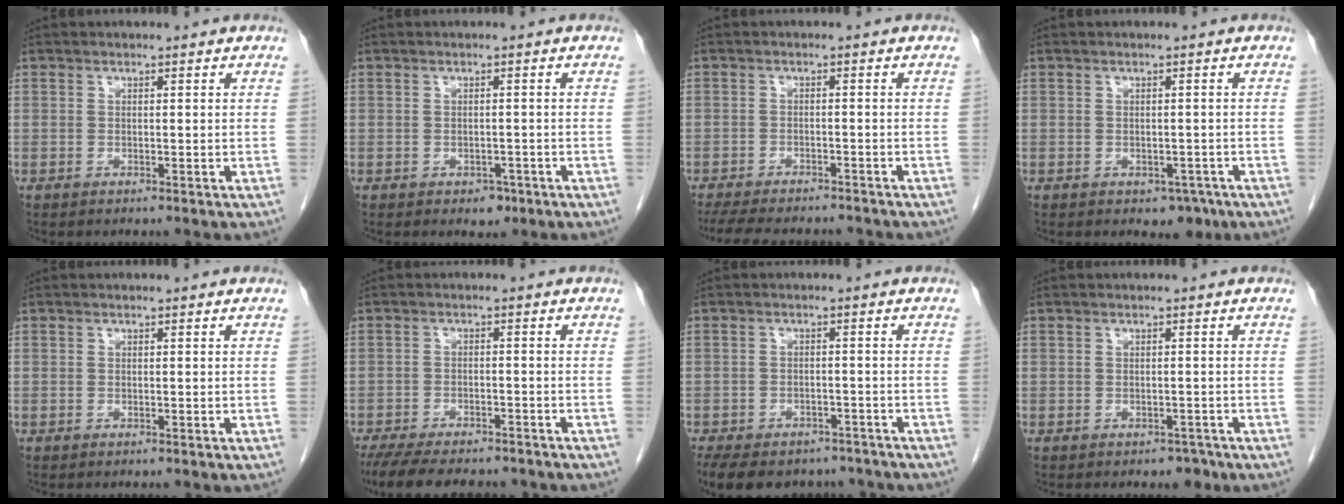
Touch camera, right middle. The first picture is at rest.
{"total": 2.0, "force": [-1.1, 1.3, 0.9], "torque": [-0.008, 0.003, -0.008]}
{"total": 13.4, "force": [-11.8, 3.5, 5.3], "torque": [-0.108, -0.011, -0.158]}
{"total": 2.6, "force": [-1.3, 1.8, 1.3], "torque": [-0.006, 0.003, -0.009]}
{"total": 0.0}
{"total": 14.2, "force": [-12.0, 4.1, 6.4], "torque": [-0.130, -0.013, -0.168]}
{"total": 16.0, "force": [-12.6, 7.7, 6.1], "torque": [-0.151, -0.004, -0.161]}
{"total": 1.7, "force": [-1.3, 1.1, 0.4], "torque": [0.000, 0.005, -0.014]}